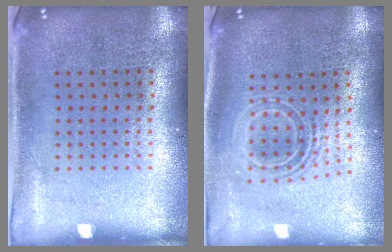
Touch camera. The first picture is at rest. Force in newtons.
{"total": 1.9, "press": 1.5, "slide": 1.2}